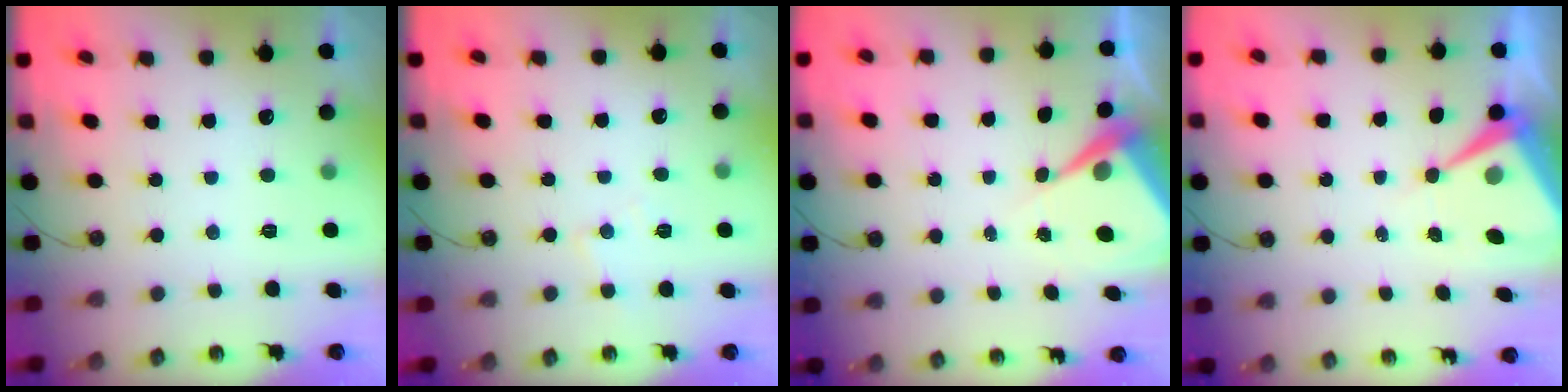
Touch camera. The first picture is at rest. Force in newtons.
{"total": 4.3, "press": 4.3, "slide": 0.6}
{"total": 7.0, "press": 7.0, "slide": 0.5}
{"total": 8.7, "press": 8.7, "slide": 0.8}